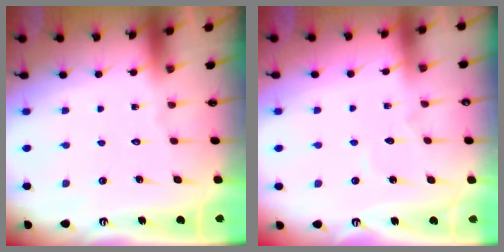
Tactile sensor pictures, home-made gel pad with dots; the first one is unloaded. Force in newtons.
{"total": 3.9, "press": 3.8, "slide": 0.4}